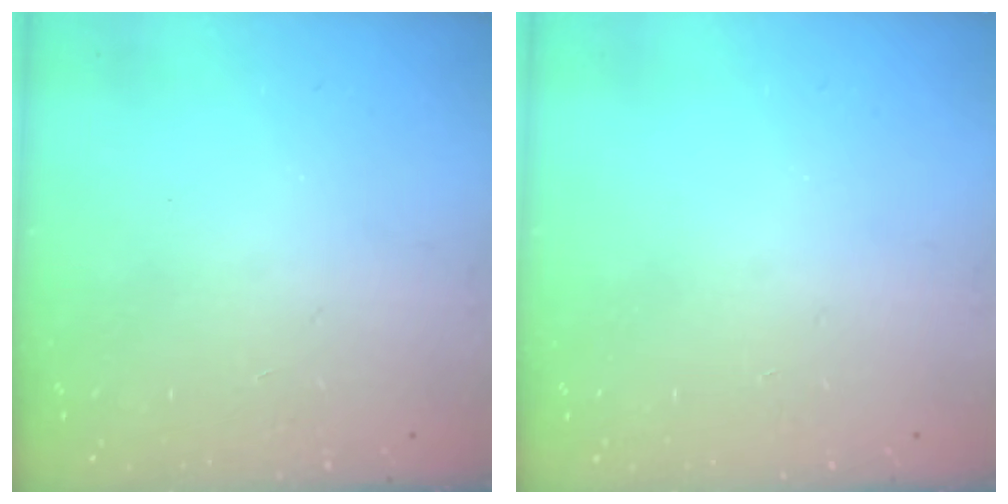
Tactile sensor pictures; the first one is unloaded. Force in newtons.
{"total": 0.0}